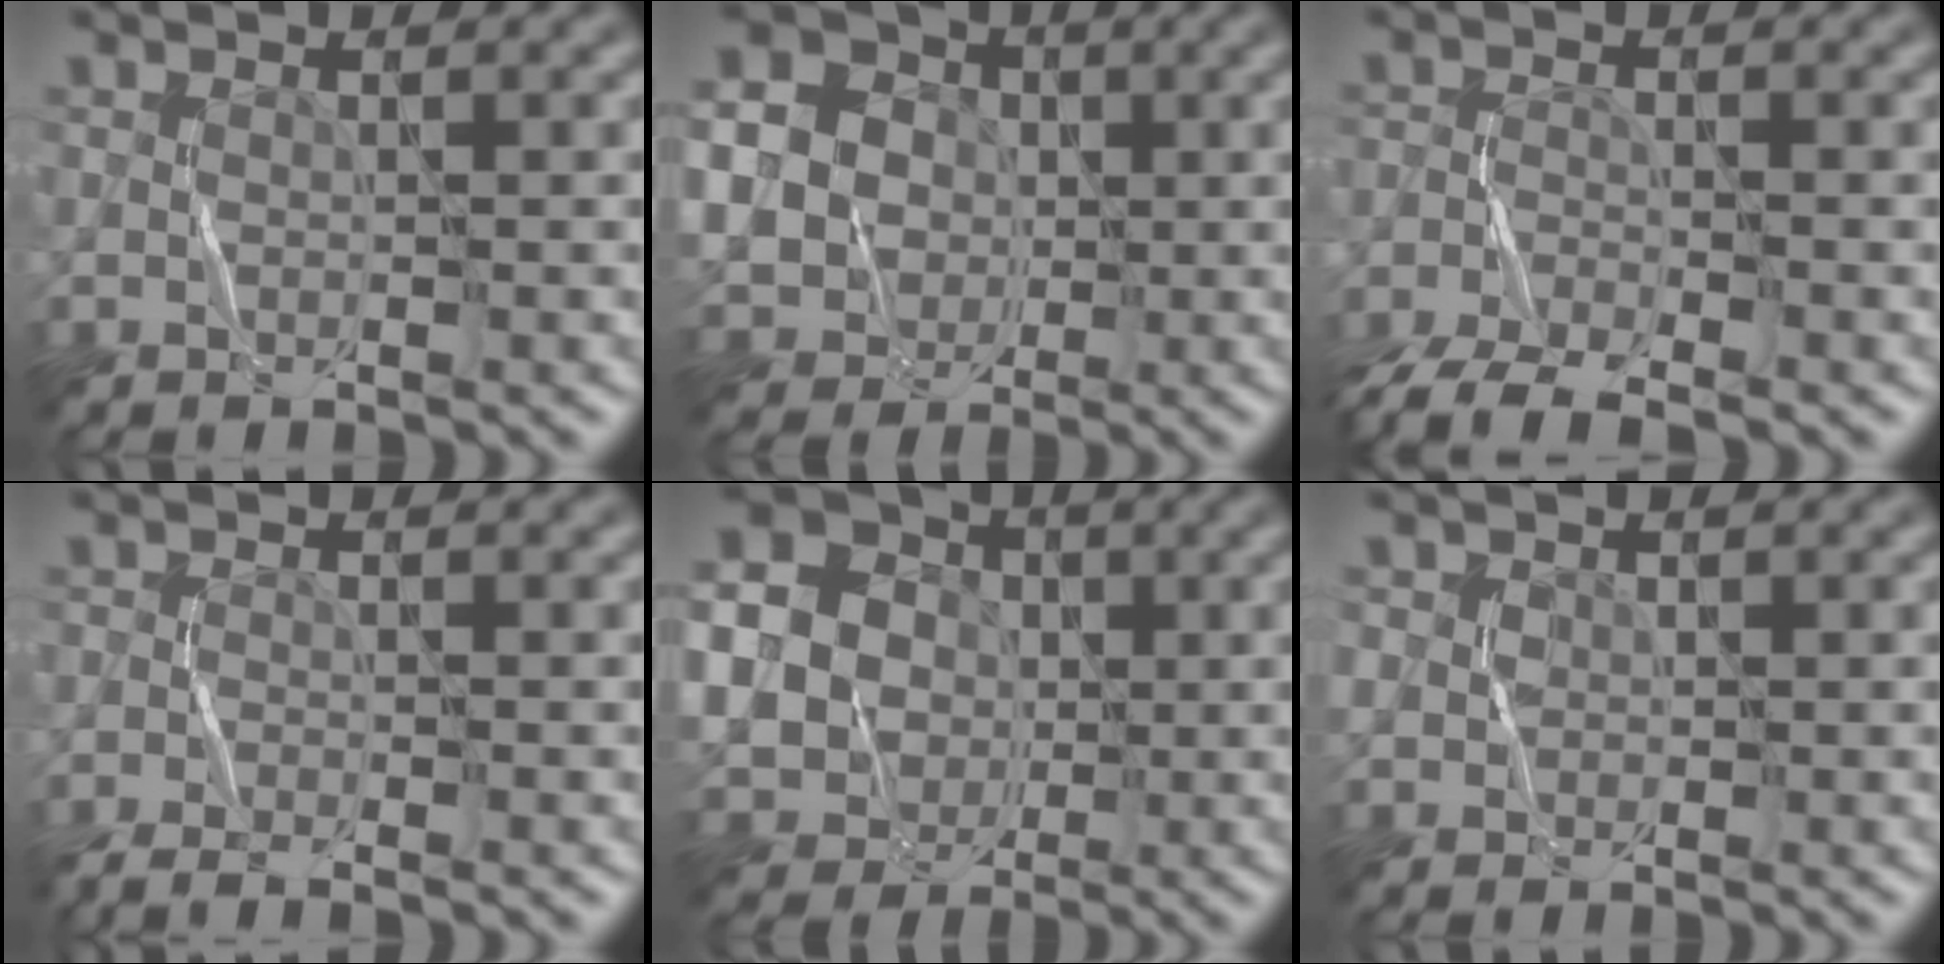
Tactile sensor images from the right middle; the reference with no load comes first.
{"total": 11.8, "force": [0.1, 10.9, 4.5], "torque": [-0.147, 0.007, -0.018]}
{"total": 5.3, "force": [-4.4, 1.3, 2.7], "torque": [-0.053, -0.016, -0.093]}
{"total": 2.9, "force": [-2.2, 0.6, 1.7], "torque": [-0.038, -0.006, -0.049]}
{"total": 16.7, "force": [0.5, 15.6, 5.9], "torque": [-0.187, -0.002, -0.024]}
{"total": 2.4, "force": [0.8, 2.1, 0.9], "torque": [-0.018, 0.010, 0.010]}